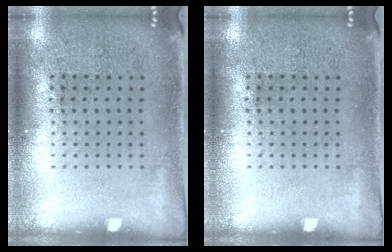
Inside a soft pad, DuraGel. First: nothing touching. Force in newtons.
{"total": 0.0}